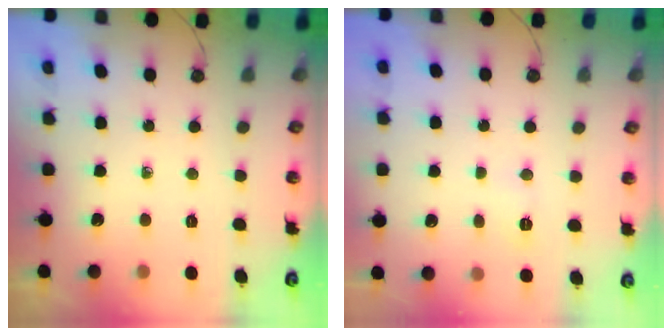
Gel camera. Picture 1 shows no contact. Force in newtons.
{"total": 4.6, "press": 4.4, "slide": 1.2}